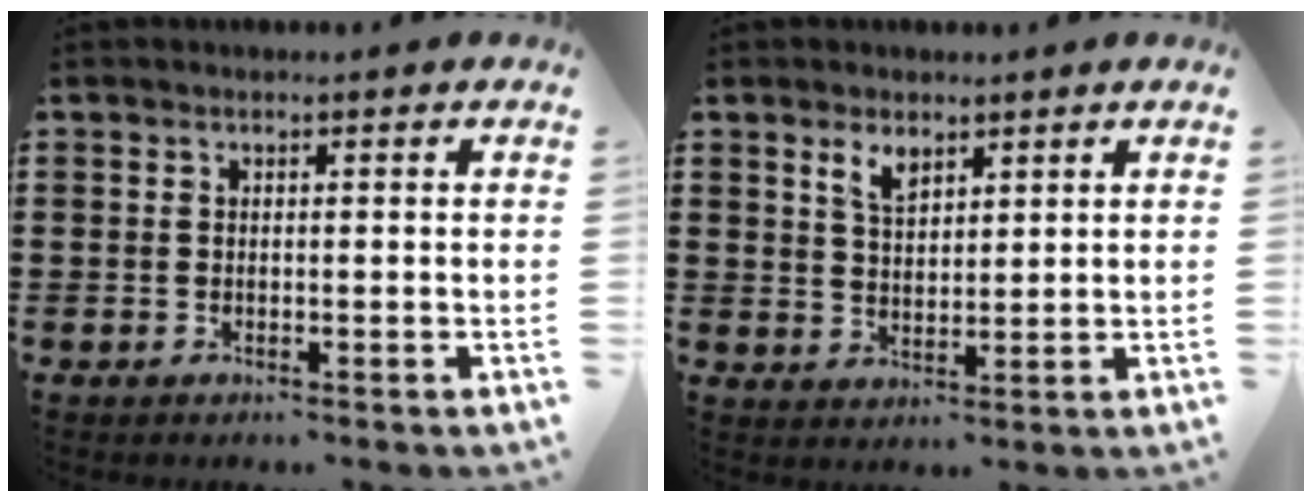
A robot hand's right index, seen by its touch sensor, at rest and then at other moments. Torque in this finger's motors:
{"motor_torque": [0.10, -0.07, 0.13, 0.05]}